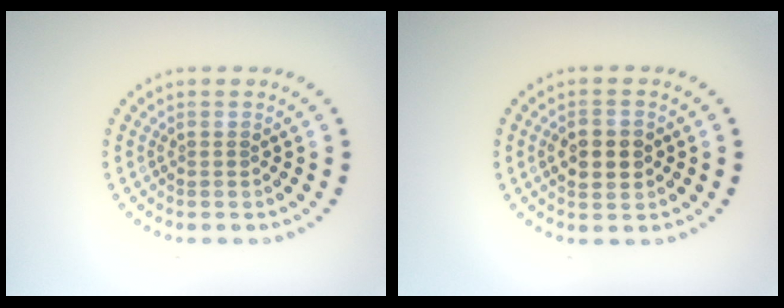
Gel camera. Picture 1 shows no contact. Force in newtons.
{"total": 4.0, "press": 4.0, "slide": 0.2}